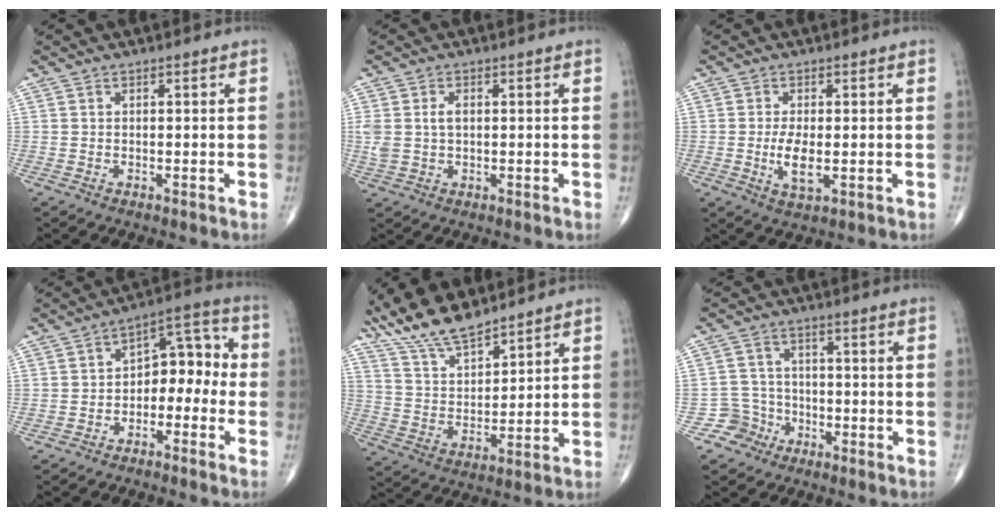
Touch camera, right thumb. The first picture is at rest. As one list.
[{"total": 4.3, "force": [0.7, 2.7, 3.3], "torque": [-0.081, 0.010, 0.017]}, {"total": 4.9, "force": [-0.6, 2.0, 4.4], "torque": [-0.089, -0.012, -0.008]}, {"total": 9.5, "force": [-2.4, 6.1, 6.8], "torque": [-0.057, 0.053, -0.049]}, {"total": 12.4, "force": [10.3, 3.6, 5.8], "torque": [-0.095, -0.050, 0.200]}, {"total": 4.8, "force": [-2.6, 4.0, -0.5], "torque": [0.042, 0.023, -0.052]}]